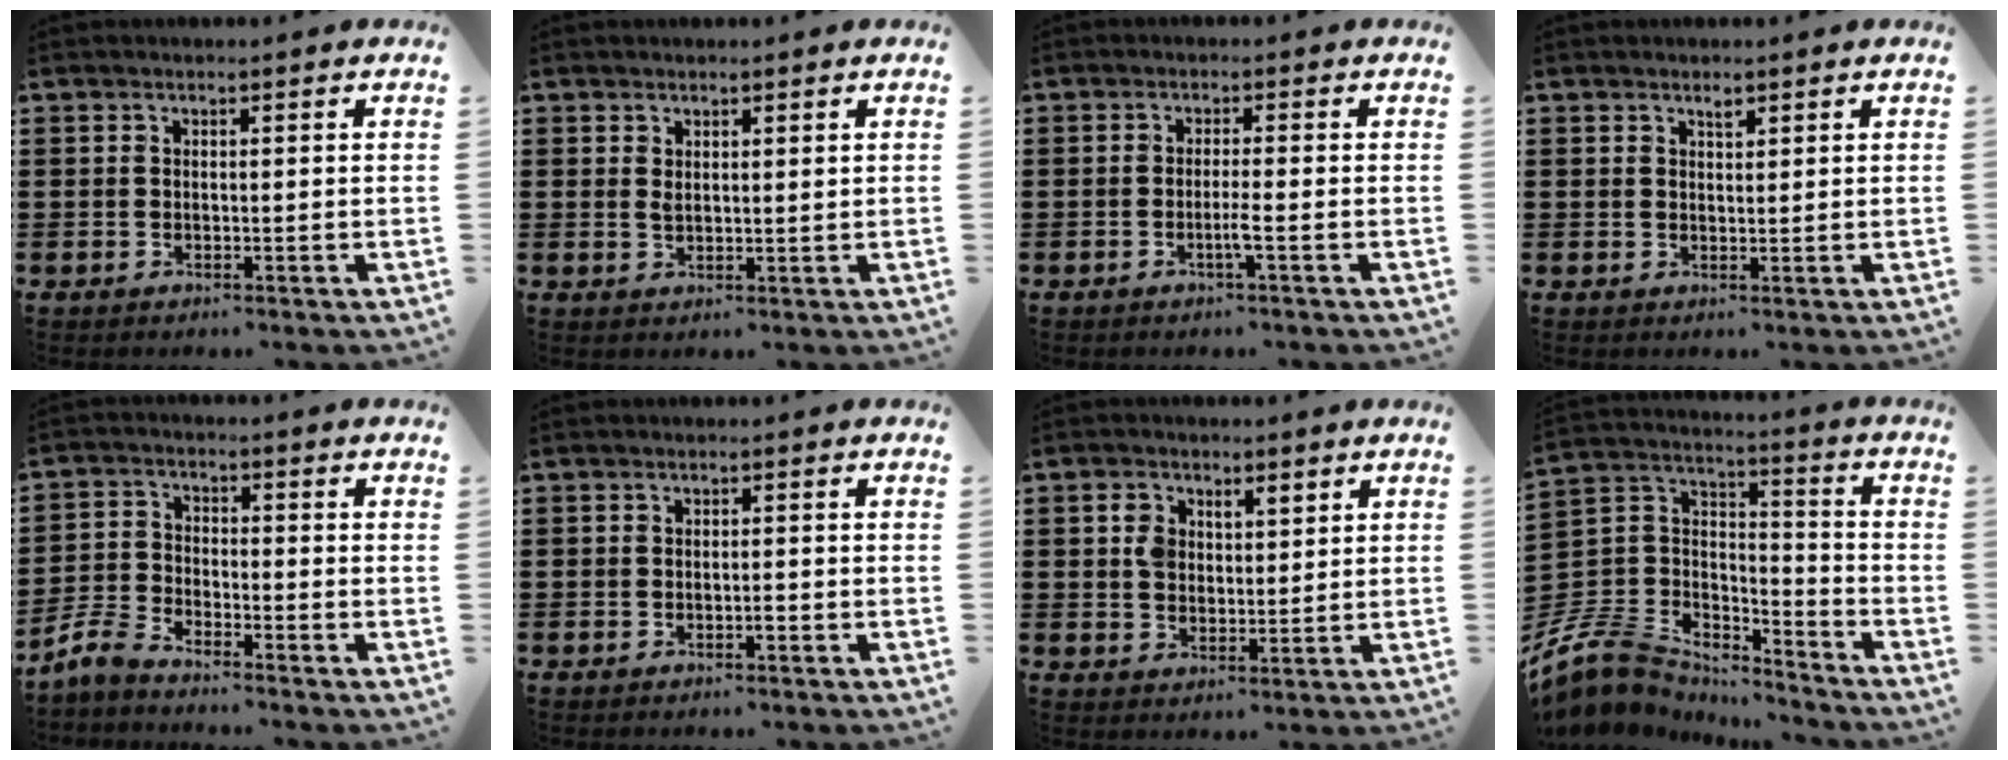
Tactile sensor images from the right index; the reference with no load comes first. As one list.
[{"total": 1.5, "force": [1.0, 0.5, 1.0], "torque": [-0.024, 0.001, 0.018]}, {"total": 2.5, "force": [-1.0, -0.3, 2.2], "torque": [-0.039, -0.006, -0.021]}, {"total": 1.1, "force": [0.9, 0.4, 0.6], "torque": [-0.014, 0.001, 0.016]}, {"total": 4.3, "force": [-4.1, 0.4, 1.2], "torque": [-0.051, -0.005, -0.090]}, {"total": 1.1, "force": [-0.7, 0.4, 0.8], "torque": [-0.017, -0.004, -0.012]}, {"total": 3.6, "force": [1.3, 2.8, 1.9], "torque": [-0.048, 0.011, 0.023]}, {"total": 9.2, "force": [-7.9, 4.2, 1.7], "torque": [-0.082, 0.000, -0.166]}]